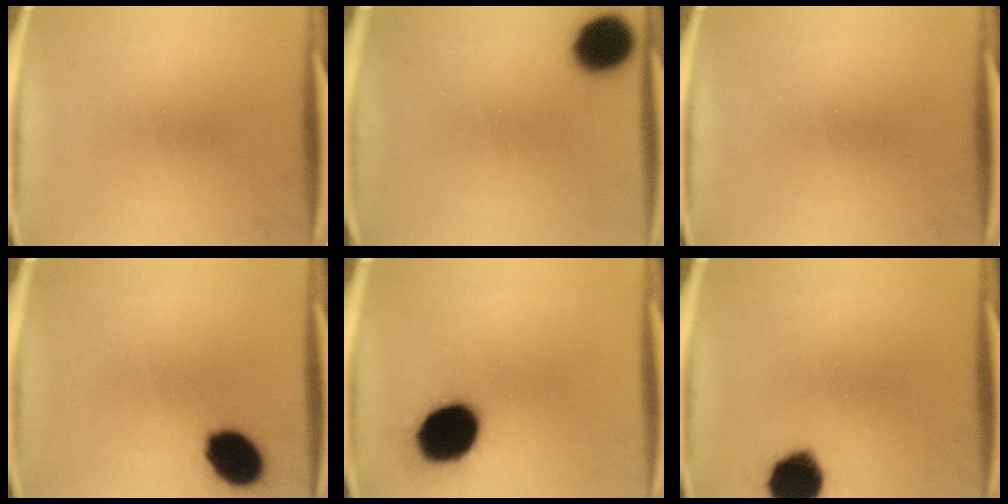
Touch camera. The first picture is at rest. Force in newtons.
{"total": 12.0}
{"total": 0.0}
{"total": 11.6}
{"total": 18.7}
{"total": 11.8}